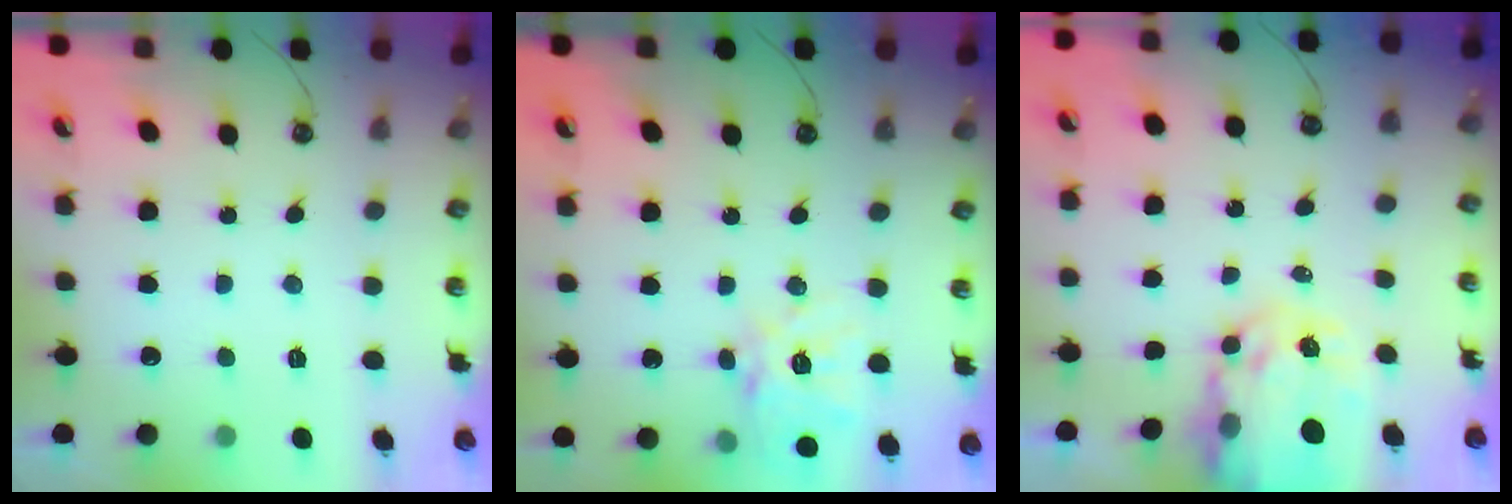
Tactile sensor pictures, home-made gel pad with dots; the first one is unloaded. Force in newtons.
{"total": 14.2, "press": 14.0, "slide": 1.9}
{"total": 8.4, "press": 8.3, "slide": 0.8}